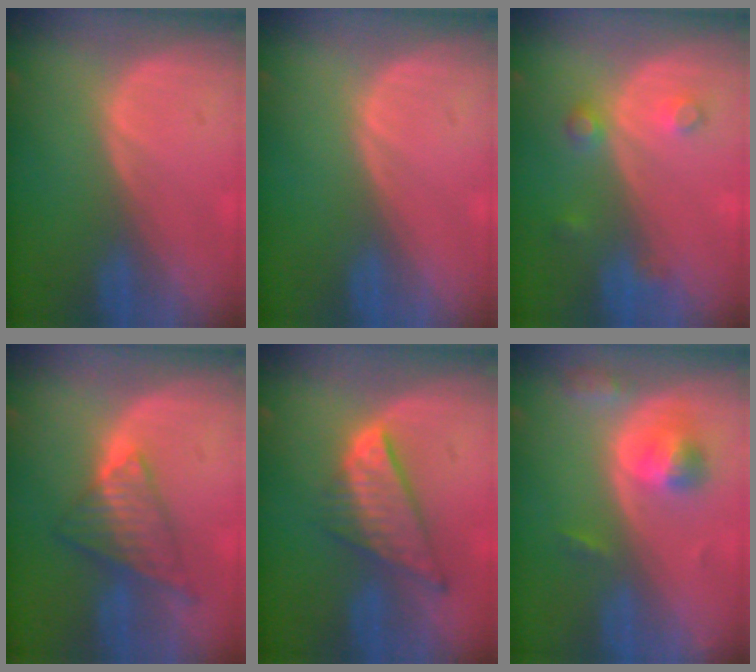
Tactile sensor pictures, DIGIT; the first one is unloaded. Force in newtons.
{"total": 0.0}
{"total": 3.2, "press": 3.1, "slide": 0.8}
{"total": 7.6, "press": 6.4, "slide": 4.0}
{"total": 8.4, "press": 7.2, "slide": 4.3}
{"total": 5.3, "press": 4.8, "slide": 2.2}